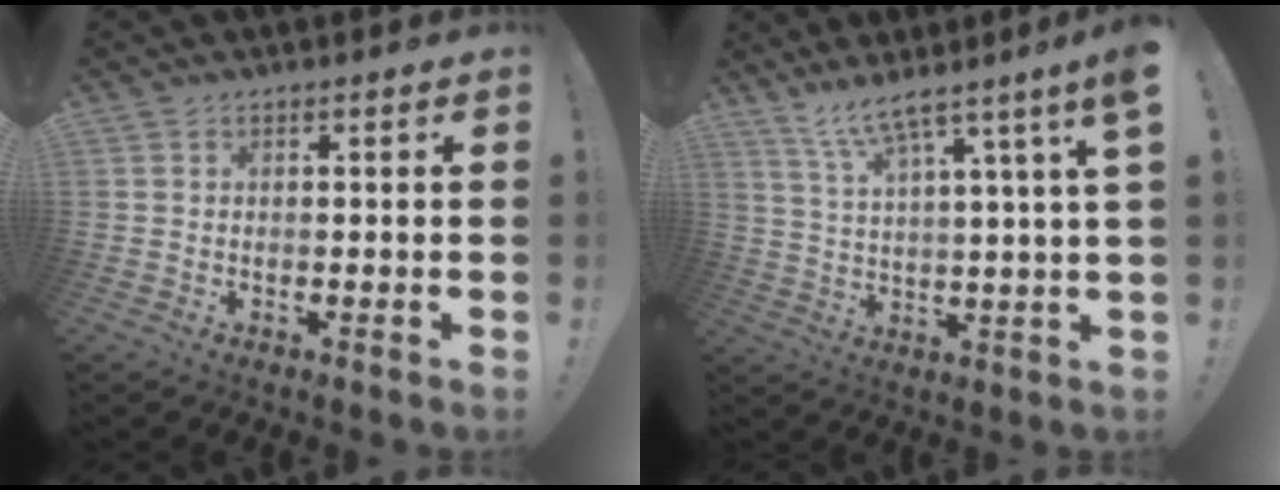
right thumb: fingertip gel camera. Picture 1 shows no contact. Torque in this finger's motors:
{"motor_torque": [0.00, 0.00, 0.64, 0.63, 0.05]}